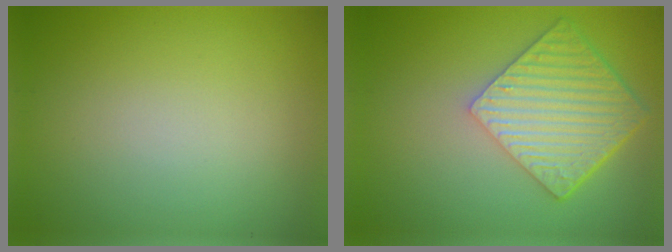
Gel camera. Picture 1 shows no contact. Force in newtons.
{"total": 6.9, "press": 4.8, "slide": 4.9}